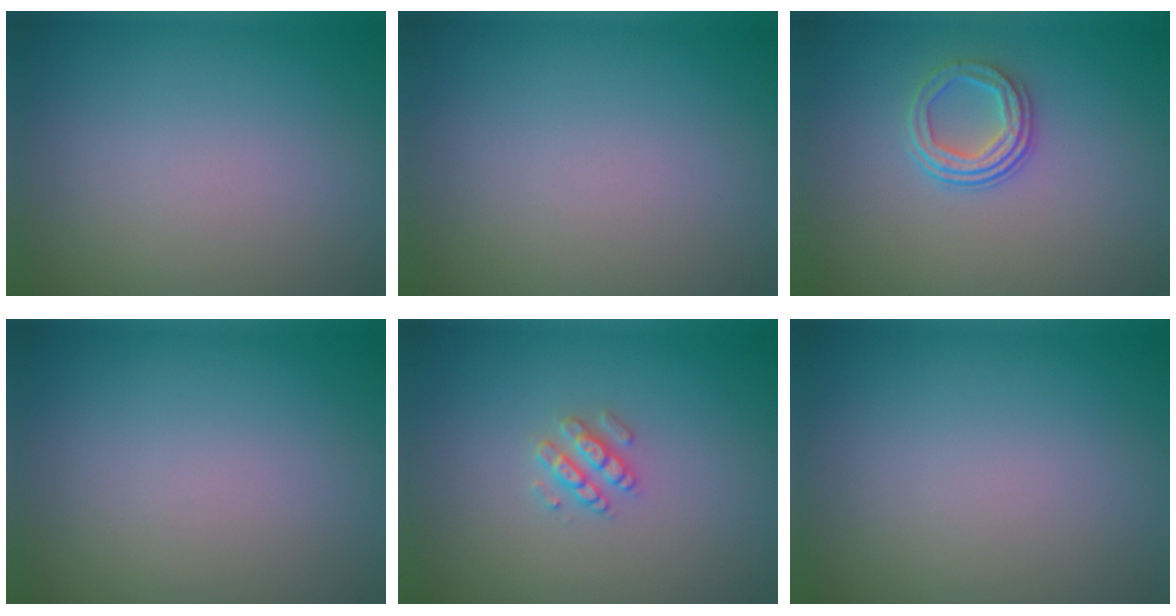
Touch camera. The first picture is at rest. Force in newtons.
{"total": 0.0}
{"total": 3.0, "press": 2.4, "slide": 1.7}
{"total": 0.0}
{"total": 2.1, "press": 2.0, "slide": 0.5}
{"total": 0.0}